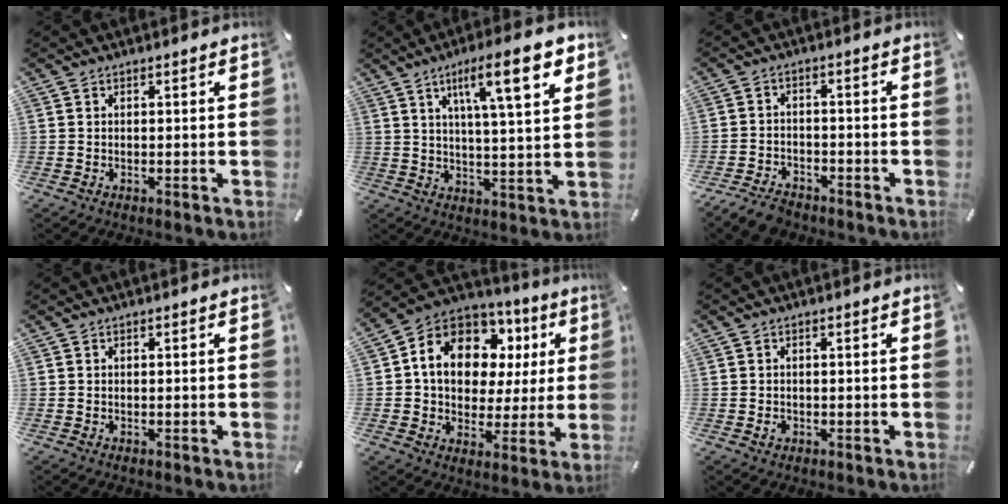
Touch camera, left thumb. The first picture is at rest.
{"total": 14.2, "force": [7.1, 2.7, 11.9], "torque": [-0.184, -0.023, 0.106]}
{"total": 4.7, "force": [-4.0, 2.0, 1.5], "torque": [-0.033, 0.021, -0.078]}
{"total": 0.0}
{"total": 14.0, "force": [5.0, 11.0, 7.2], "torque": [-0.133, -0.026, 0.097]}
{"total": 1.1, "force": [-0.3, 0.9, 0.6], "torque": [-0.013, 0.002, -0.007]}